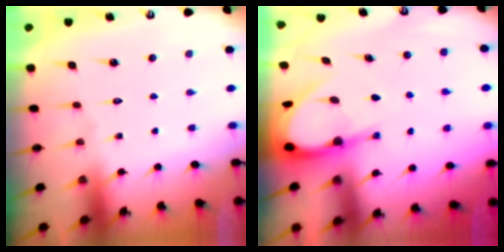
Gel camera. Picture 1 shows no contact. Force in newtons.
{"total": 6.5, "press": 6.4, "slide": 0.8}